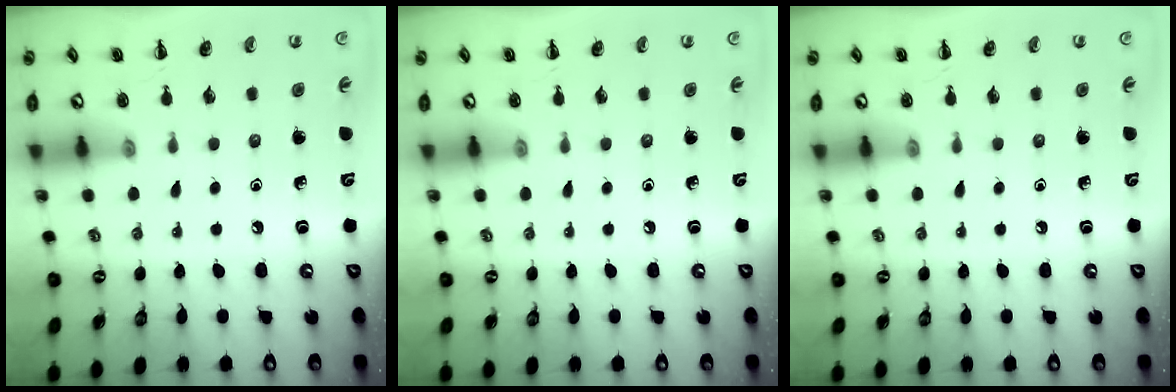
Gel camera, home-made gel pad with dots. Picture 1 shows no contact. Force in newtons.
{"total": 0.0}
{"total": 0.0}